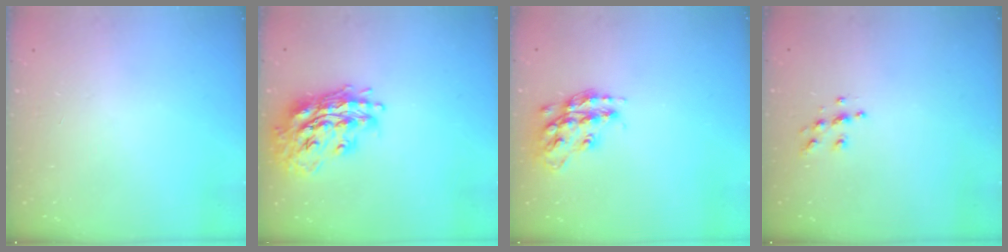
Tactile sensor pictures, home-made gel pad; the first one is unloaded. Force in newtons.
{"total": 18.7, "press": 18.7, "slide": 1.8}
{"total": 16.1, "press": 16.1, "slide": 1.0}
{"total": 5.4, "press": 5.4, "slide": 0.1}